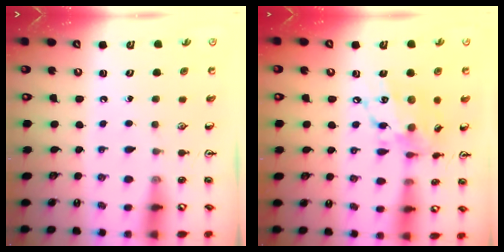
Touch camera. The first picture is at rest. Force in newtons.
{"total": 14.8, "press": 14.8, "slide": 1.1}